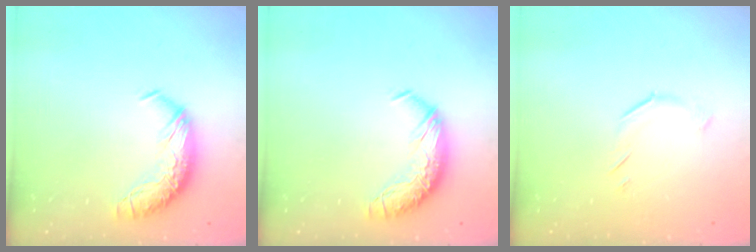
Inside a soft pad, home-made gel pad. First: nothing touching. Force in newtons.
{"total": 0.0}
{"total": 5.5, "press": 5.4, "slide": 1.2}